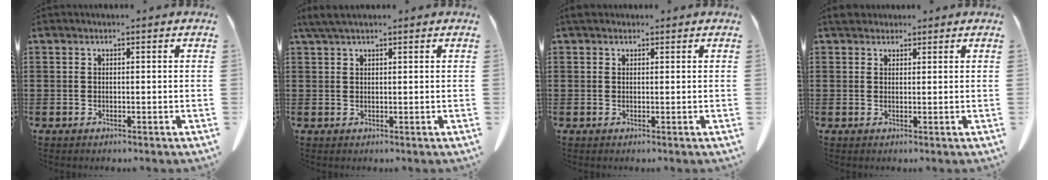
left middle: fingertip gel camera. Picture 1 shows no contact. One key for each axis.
{"total": 3.0, "fx": 2.0, "fy": 0.6, "fz": 2.1, "tx": -0.046, "ty": 0.003, "tz": 0.038}
{"total": 1.1, "fx": 0.8, "fy": 0.6, "fz": 0.4, "tx": -0.011, "ty": 0.003, "tz": 0.016}
{"total": 2.6, "fx": 2.0, "fy": 1.4, "fz": 0.8, "tx": -0.016, "ty": 0.004, "tz": 0.038}